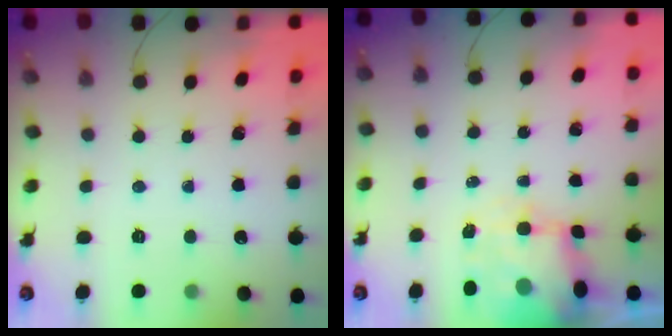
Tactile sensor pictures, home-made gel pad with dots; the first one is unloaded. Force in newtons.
{"total": 7.8, "press": 7.6, "slide": 1.7}